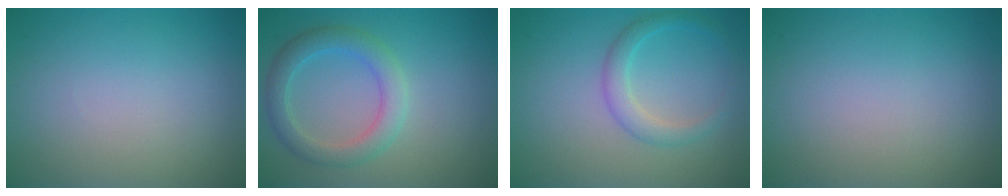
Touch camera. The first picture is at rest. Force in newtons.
{"total": 3.6, "press": 3.6, "slide": 0.2}
{"total": 2.3, "press": 2.3, "slide": 0.2}
{"total": 0.0}